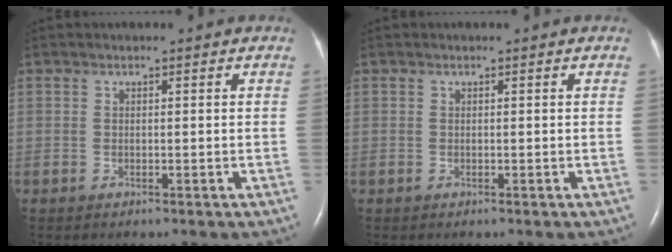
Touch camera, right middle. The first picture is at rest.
{"total": 0.0}